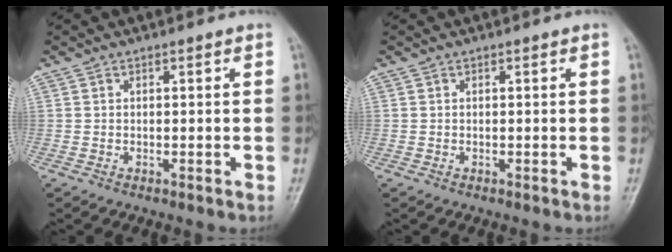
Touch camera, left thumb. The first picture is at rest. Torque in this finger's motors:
{"motor_torque": [0.00, 0.00, 0.00, 0.00, 0.00]}